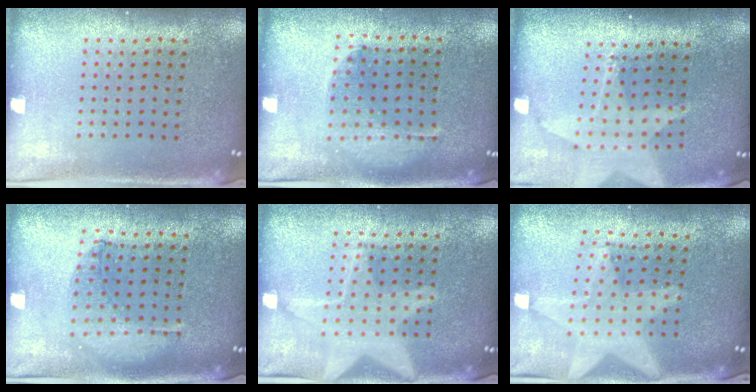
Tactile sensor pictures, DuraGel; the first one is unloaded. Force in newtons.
{"total": 1.1, "press": 1.1, "slide": 0.2}
{"total": 1.7, "press": 1.5, "slide": 0.9}
{"total": 0.6, "press": 0.6, "slide": 0.2}
{"total": 3.0, "press": 3.0, "slide": 0.4}
{"total": 2.2, "press": 1.8, "slide": 1.3}